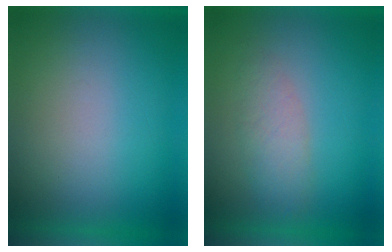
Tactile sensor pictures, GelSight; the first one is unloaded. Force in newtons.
{"total": 2.9}